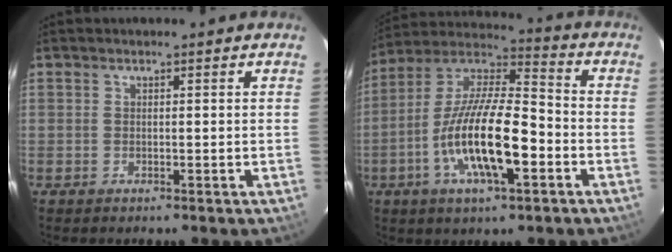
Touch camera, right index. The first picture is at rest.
{"total": 17.9, "force": [-5.8, 5.3, 16.1], "torque": [-0.310, -0.011, -0.113]}